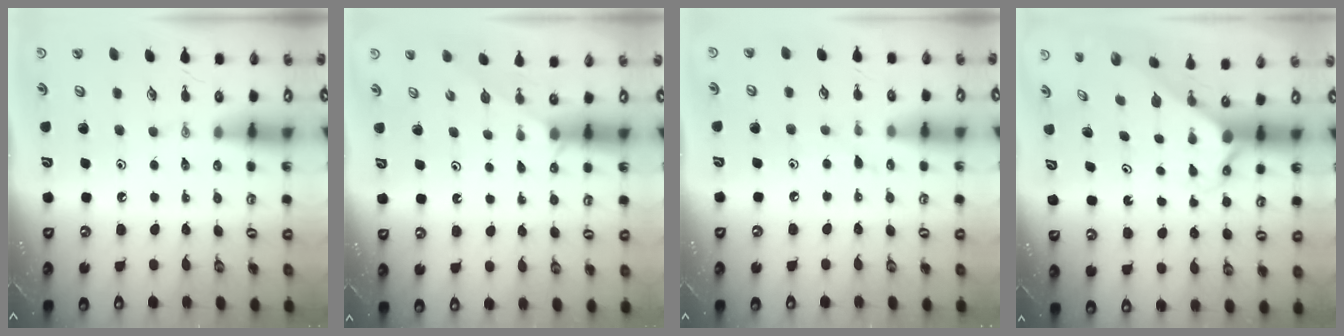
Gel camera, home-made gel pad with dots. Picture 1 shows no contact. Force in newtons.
{"total": 1.3, "press": 1.3, "slide": 0.3}
{"total": 4.6, "press": 4.6, "slide": 0.3}
{"total": 2.1, "press": 2.1, "slide": 0.2}